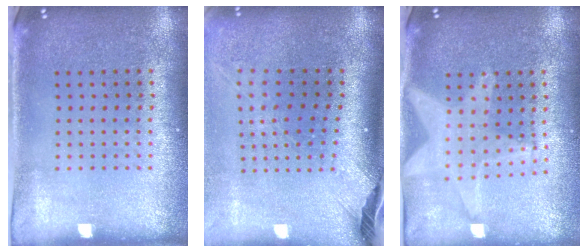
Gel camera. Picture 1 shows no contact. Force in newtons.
{"total": 2.5, "press": 1.8, "slide": 1.7}
{"total": 2.0, "press": 1.7, "slide": 1.1}